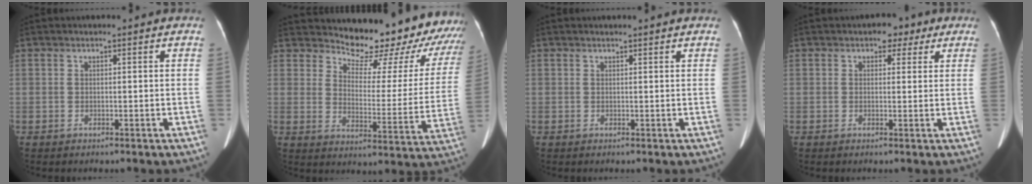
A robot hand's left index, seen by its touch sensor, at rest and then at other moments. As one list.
[{"total": 22.3, "force": [21.0, 4.9, 5.7], "torque": [-0.060, -0.101, 0.244]}, {"total": 1.9, "force": [1.8, -0.2, 0.7], "torque": [-0.012, 0.014, 0.025]}, {"total": 3.2, "force": [1.7, 2.2, 1.5], "torque": [-0.013, 0.016, 0.021]}]